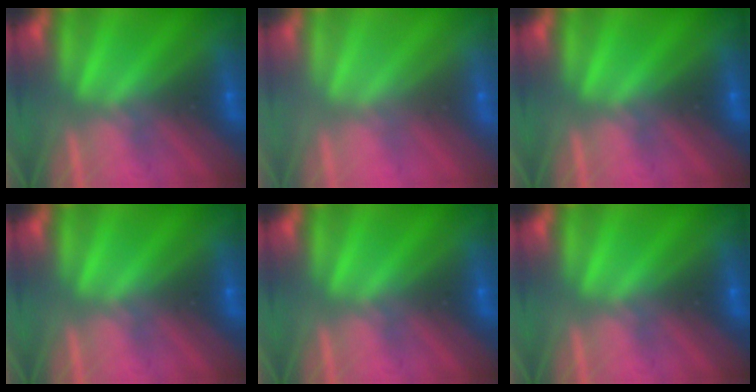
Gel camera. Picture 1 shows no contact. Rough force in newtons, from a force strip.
{"total": 3.0}
{"total": 0.0}
{"total": 0.0}
{"total": 0.0}
{"total": 0.0}